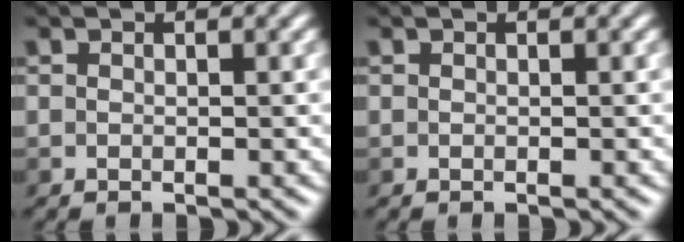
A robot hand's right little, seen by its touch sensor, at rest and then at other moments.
{"total": 0.0}